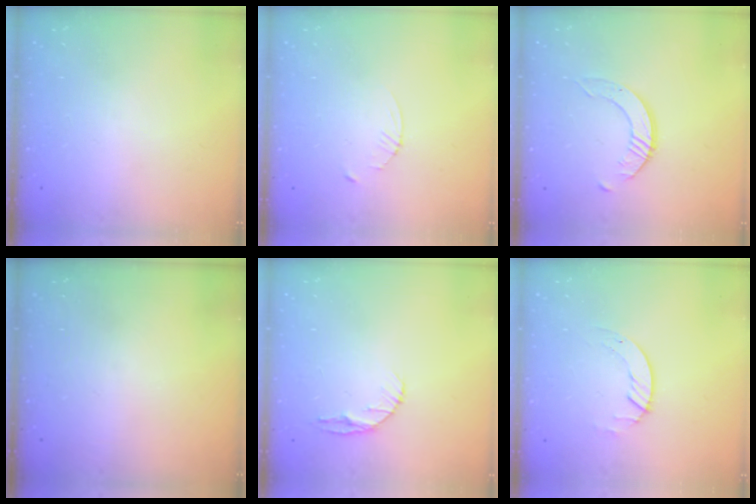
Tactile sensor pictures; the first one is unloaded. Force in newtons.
{"total": 2.3, "press": 2.3, "slide": 0.3}
{"total": 4.0, "press": 4.0, "slide": 0.1}
{"total": 0.0}
{"total": 5.8, "press": 5.7, "slide": 0.8}
{"total": 2.0, "press": 2.0, "slide": 0.2}